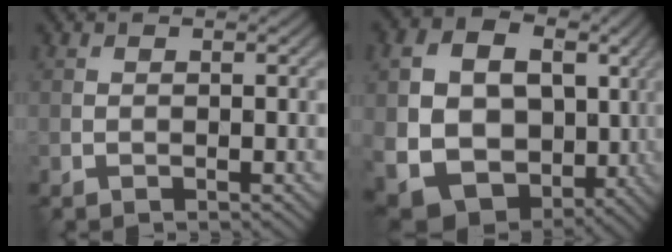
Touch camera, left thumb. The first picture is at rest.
{"total": 15.5, "force": [-0.2, 12.4, 9.3], "torque": [-0.211, -0.026, 0.014]}